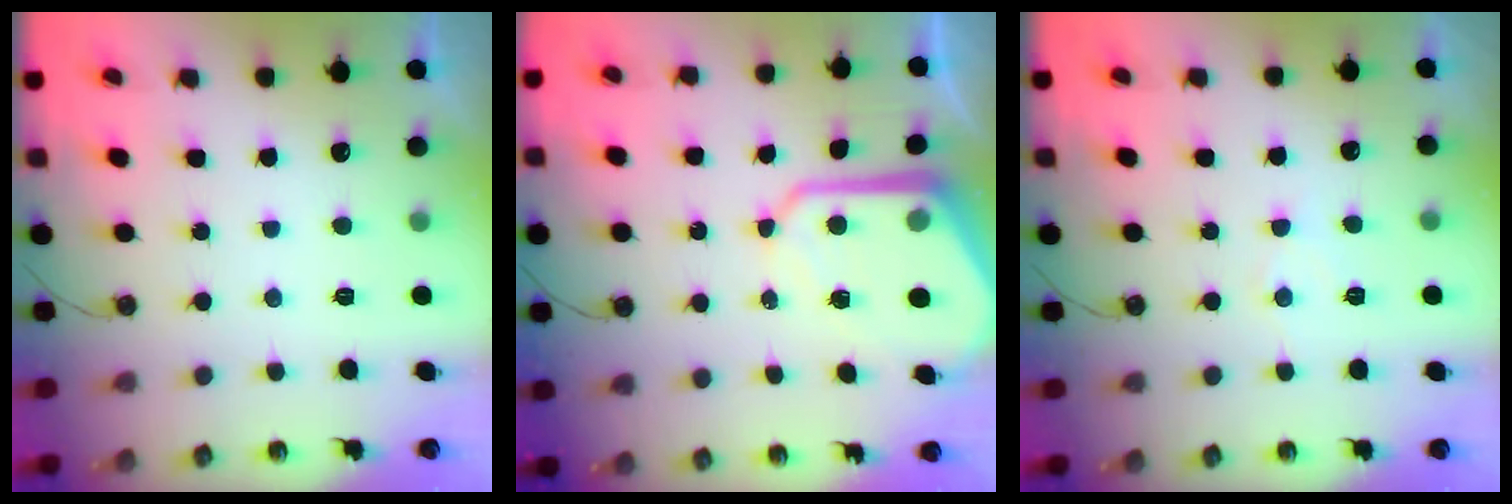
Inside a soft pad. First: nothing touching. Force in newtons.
{"total": 12.7, "press": 12.7, "slide": 1.1}
{"total": 6.5, "press": 6.4, "slide": 0.8}